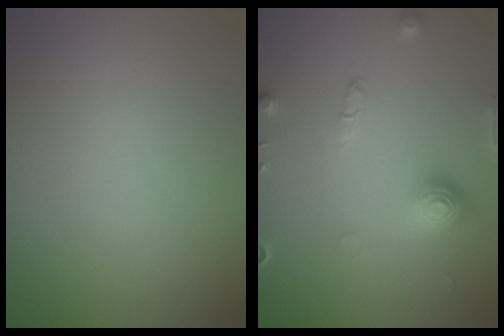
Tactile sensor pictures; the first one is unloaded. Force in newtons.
{"total": 3.0, "press": 2.8, "slide": 1.1}